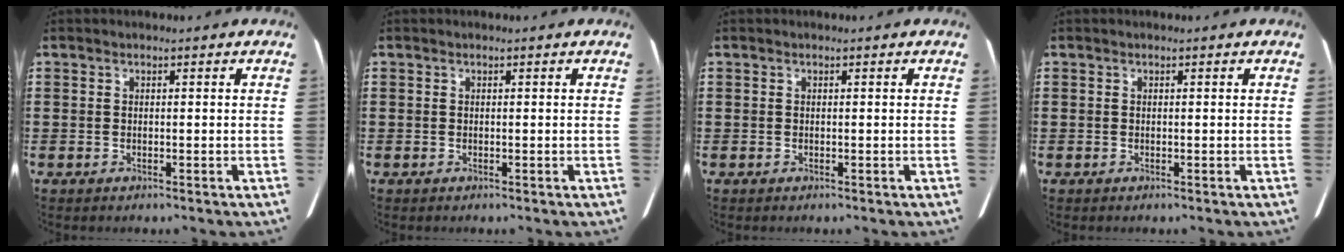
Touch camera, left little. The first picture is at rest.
{"total": 0.0}
{"total": 0.0}
{"total": 0.0}